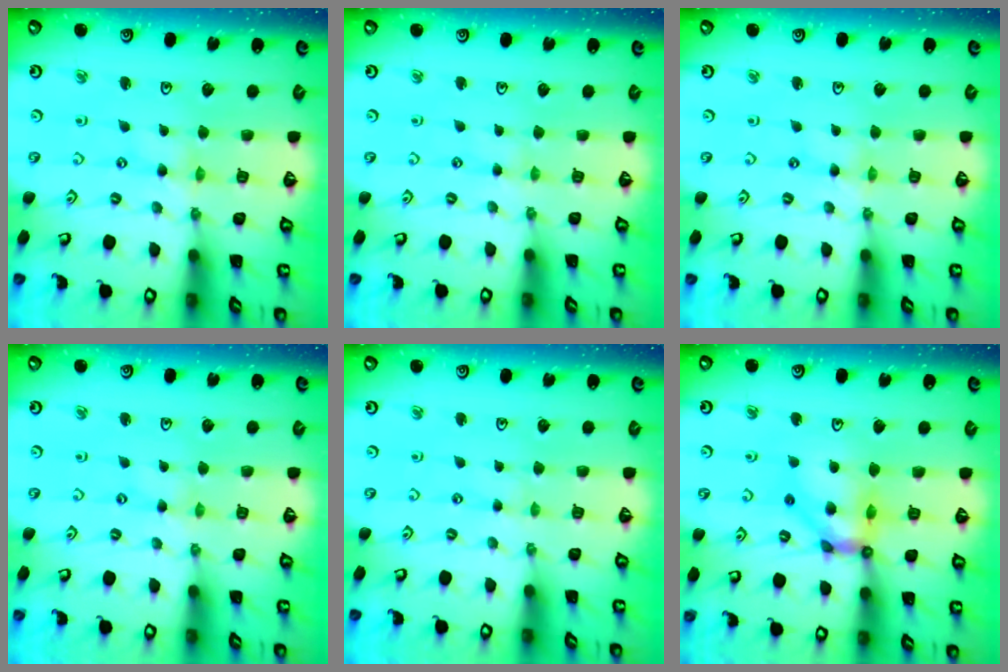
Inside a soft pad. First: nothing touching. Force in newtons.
{"total": 1.0, "press": 0.9, "slide": 0.2}
{"total": 0.0}
{"total": 0.0}
{"total": 0.7, "press": 0.6, "slide": 0.1}
{"total": 13.2, "press": 13.1, "slide": 1.5}